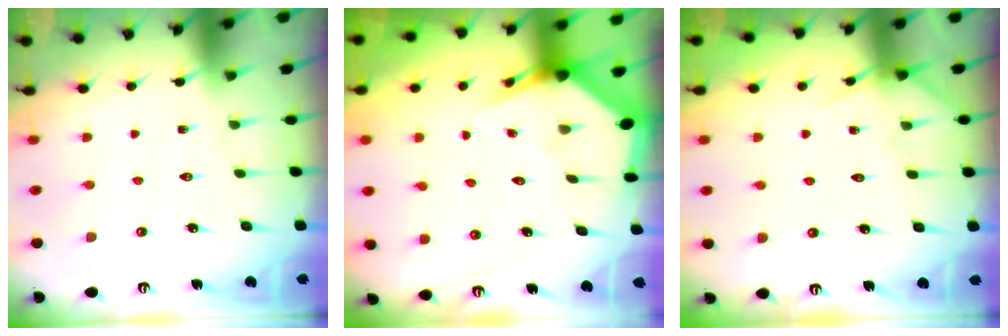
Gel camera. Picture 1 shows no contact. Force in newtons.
{"total": 3.4, "press": 3.3, "slide": 0.5}
{"total": 6.9, "press": 6.8, "slide": 0.9}